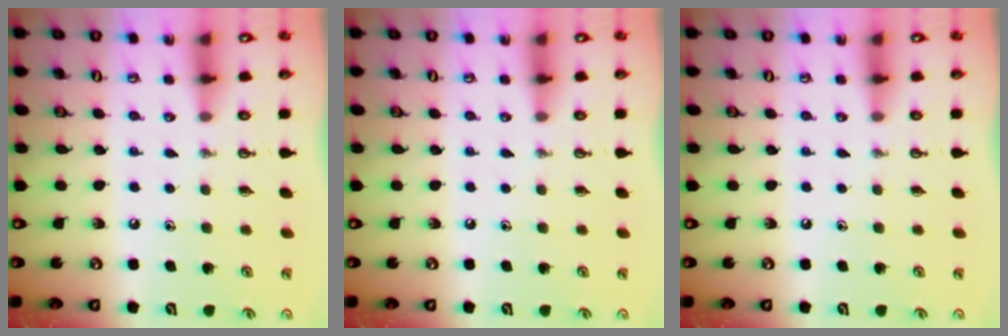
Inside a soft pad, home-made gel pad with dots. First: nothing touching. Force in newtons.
{"total": 0.0}
{"total": 0.0}